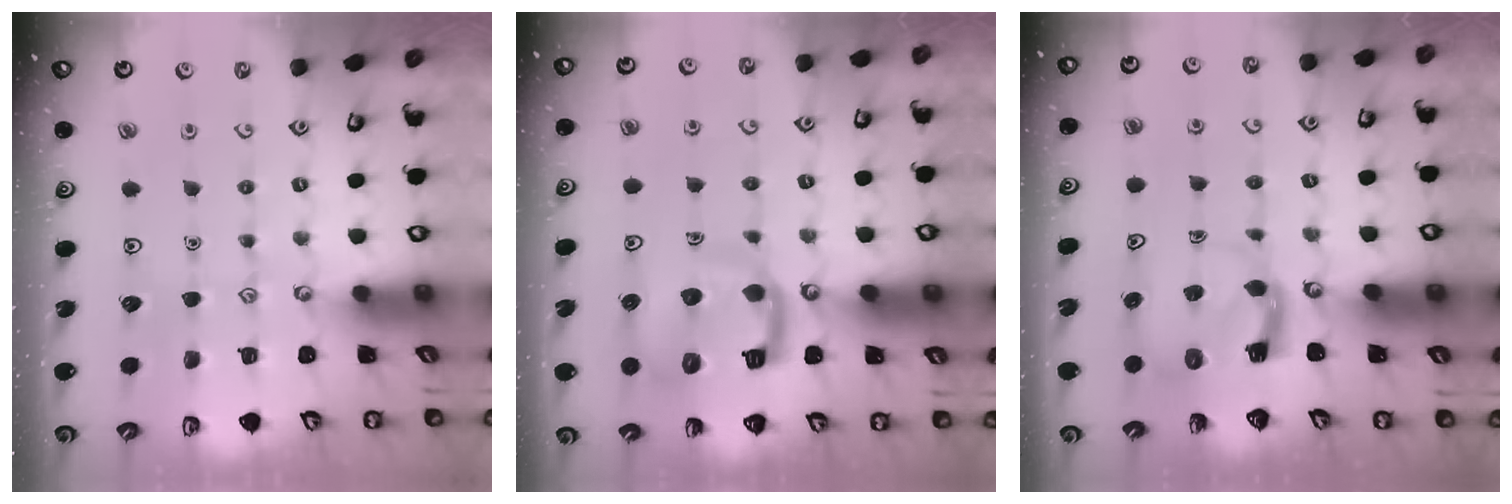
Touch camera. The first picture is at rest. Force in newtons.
{"total": 11.0, "press": 10.9, "slide": 1.3}
{"total": 3.9, "press": 3.9, "slide": 0.7}